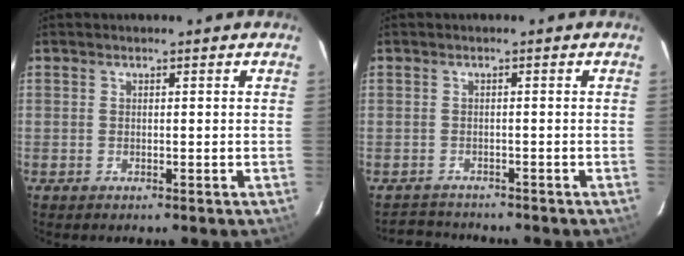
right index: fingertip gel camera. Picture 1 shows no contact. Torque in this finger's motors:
{"motor_torque": [-0.45, 0.00, -1.05, -0.21]}